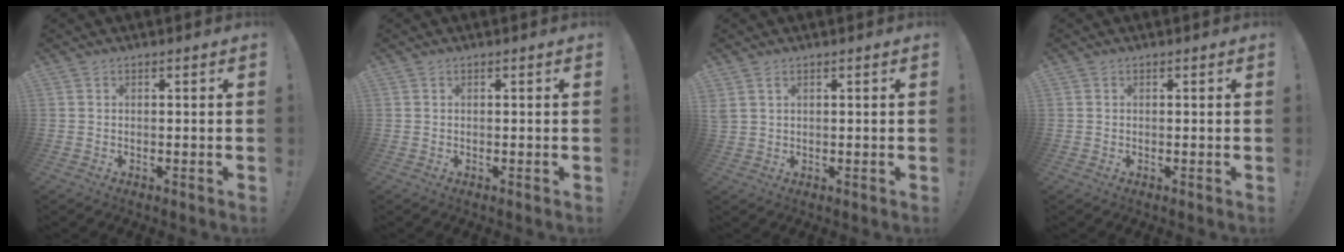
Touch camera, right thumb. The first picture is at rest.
{"total": 0.0}
{"total": 2.0, "force": [1.0, 1.2, 1.3], "torque": [-0.033, 0.005, 0.021]}
{"total": 0.0}